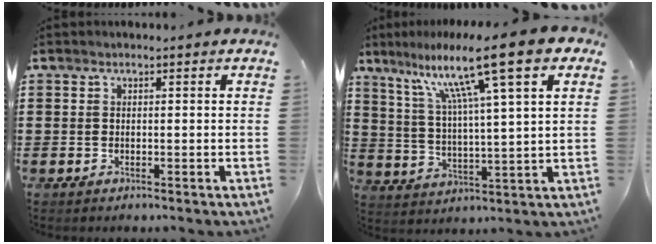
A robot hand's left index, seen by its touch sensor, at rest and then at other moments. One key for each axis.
{"total": 14.2, "fx": 9.0, "fy": 0.8, "fz": 11.0, "tx": -0.219, "ty": -0.029, "tz": 0.138}